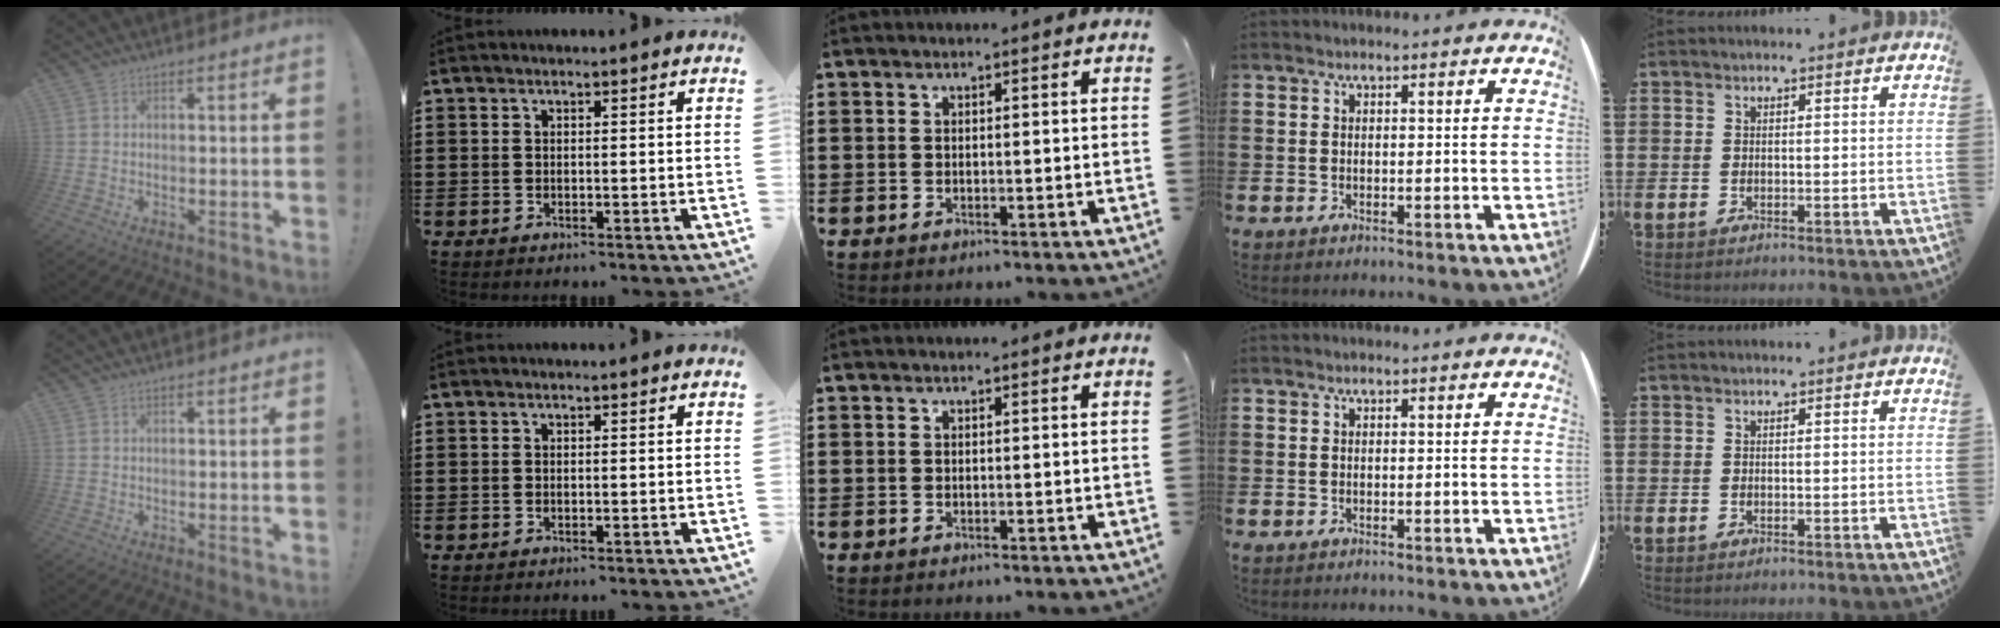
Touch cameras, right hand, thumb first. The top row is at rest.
{}